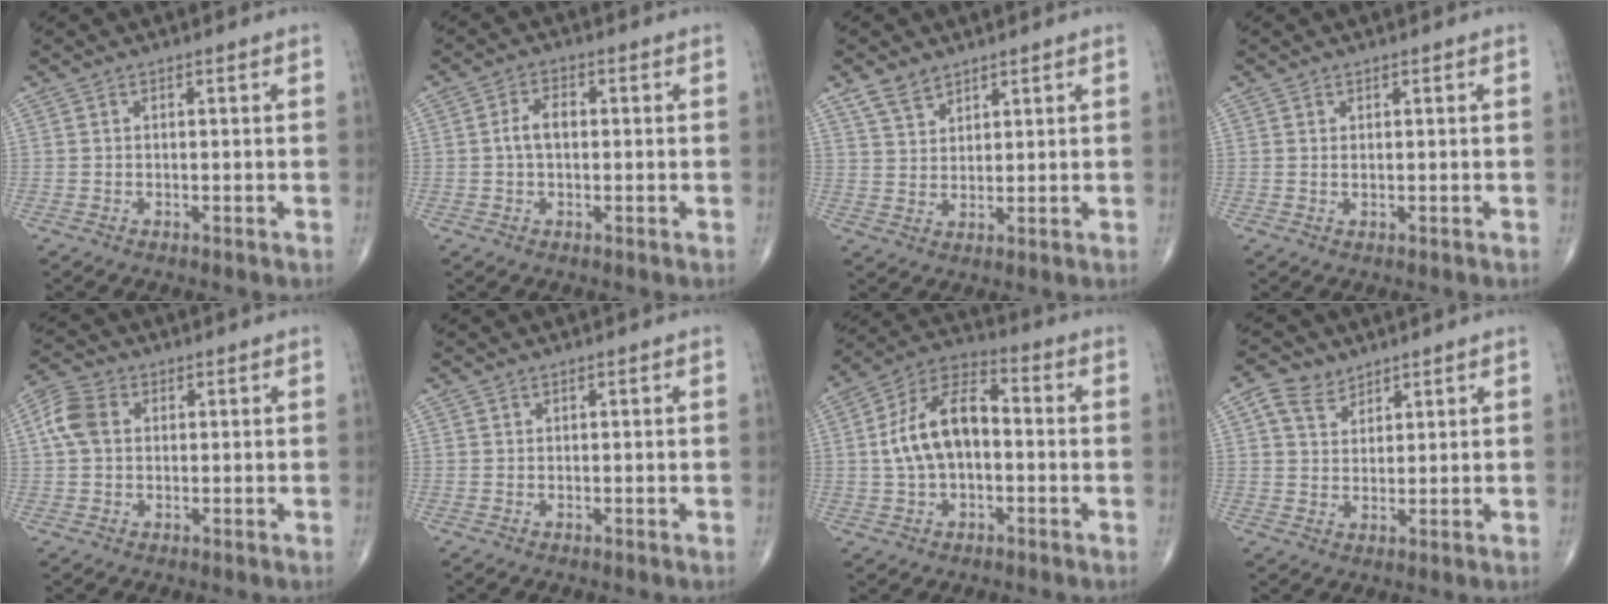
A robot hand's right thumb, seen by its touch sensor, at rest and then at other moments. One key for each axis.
{"total": 3.9, "fx": 0.0, "fy": 2.2, "fz": 3.2, "tx": -0.060, "ty": 0.013, "tz": -0.005}
{"total": 4.5, "fx": 3.3, "fy": 2.5, "fz": 1.7, "tx": -0.020, "ty": -0.016, "tz": 0.069}
{"total": 0.5, "fx": 0.2, "fy": 0.2, "fz": 0.5, "tx": -0.009, "ty": 0.000, "tz": 0.005}
{"total": 6.0, "fx": 1.0, "fy": 4.3, "fz": 4.0, "tx": -0.088, "ty": 0.017, "tz": 0.015}
{"total": 0.0}
{"total": 13.1, "fx": -0.2, "fy": 7.4, "fz": 10.8, "tx": -0.192, "ty": 0.040, "tz": -0.014}
{"total": 5.0, "fx": 3.1, "fy": 3.4, "fz": 1.9, "tx": -0.021, "ty": -0.010, "tz": 0.060}